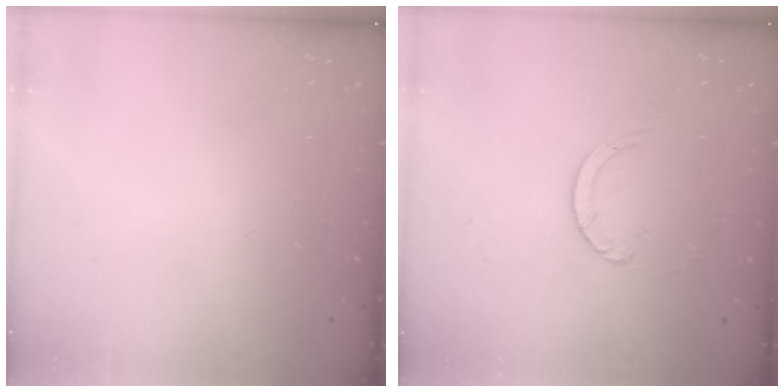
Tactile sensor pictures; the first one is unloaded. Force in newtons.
{"total": 1.3, "press": 1.2, "slide": 0.2}